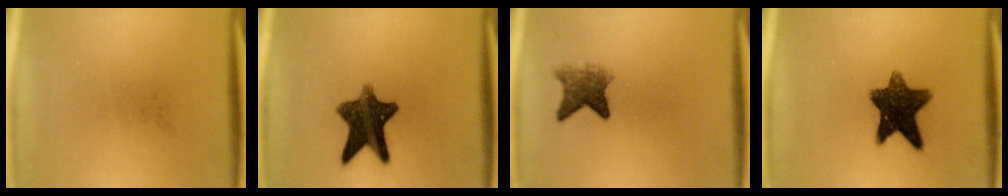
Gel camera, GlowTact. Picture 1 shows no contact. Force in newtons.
{"total": 10.9}
{"total": 4.4}
{"total": 10.9}